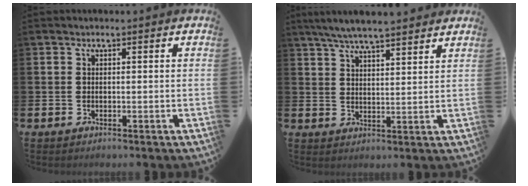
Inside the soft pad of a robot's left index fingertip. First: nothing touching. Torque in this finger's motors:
{"motor_torque": [0.13, -0.62, 0.96, 0.21]}